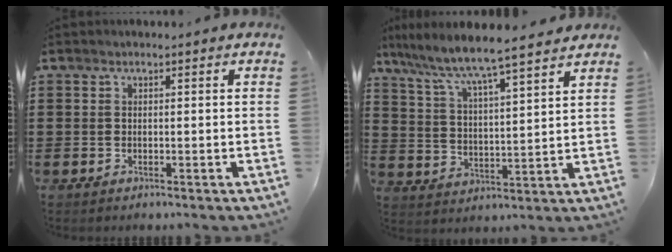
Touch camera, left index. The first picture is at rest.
{"total": 5.9, "force": [5.4, -0.6, 2.3], "torque": [-0.071, -0.039, 0.085]}